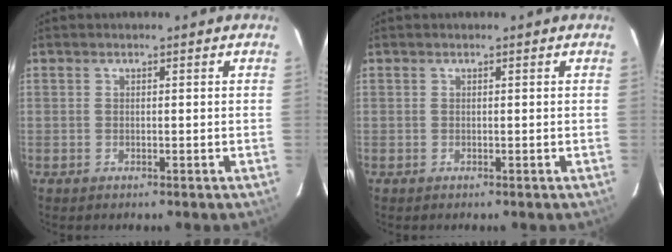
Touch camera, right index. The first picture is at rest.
{"total": 0.0}